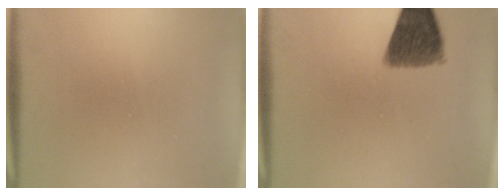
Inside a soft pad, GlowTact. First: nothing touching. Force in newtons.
{"total": 9.6}